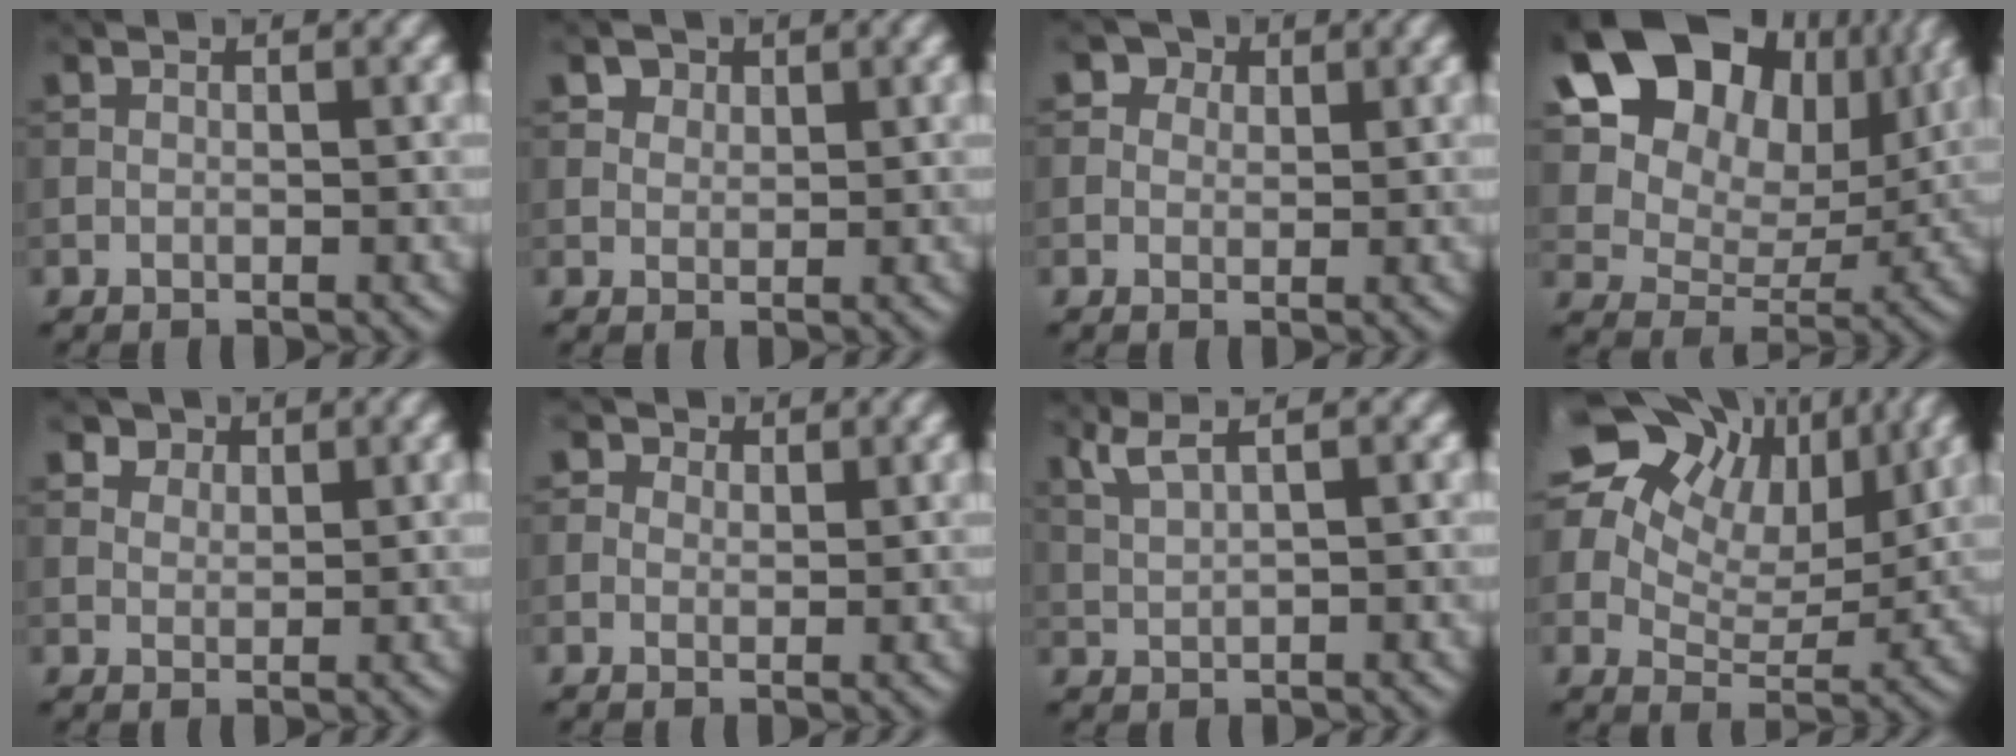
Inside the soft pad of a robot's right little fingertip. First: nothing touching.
{"total": 2.8, "force": [1.9, 1.8, 1.1], "torque": [-0.028, -0.007, 0.036]}
{"total": 2.9, "force": [1.7, 2.1, 1.1], "torque": [-0.024, -0.003, 0.014]}
{"total": 19.1, "force": [8.8, 13.8, 9.8], "torque": [-0.222, 0.057, 0.161]}
{"total": 3.3, "force": [2.5, 1.9, 1.2], "torque": [-0.033, -0.010, 0.050]}
{"total": 2.3, "force": [1.5, 1.7, 0.7], "torque": [-0.018, -0.004, 0.012]}
{"total": 2.8, "force": [1.8, 0.6, 2.0], "torque": [-0.044, 0.009, 0.037]}
{"total": 18.0, "force": [9.5, 11.5, 10.0], "torque": [-0.204, 0.049, 0.161]}